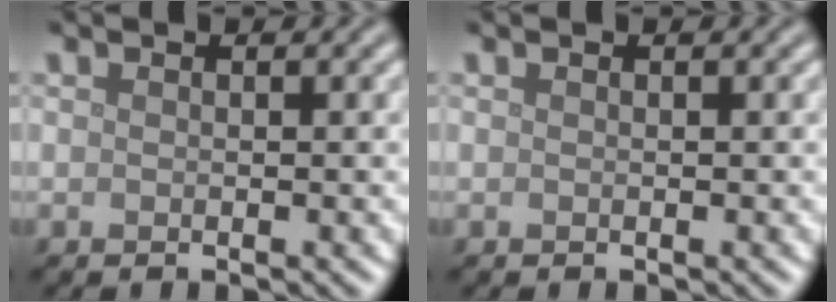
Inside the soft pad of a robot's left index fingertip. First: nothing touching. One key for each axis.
{"total": 0.0}